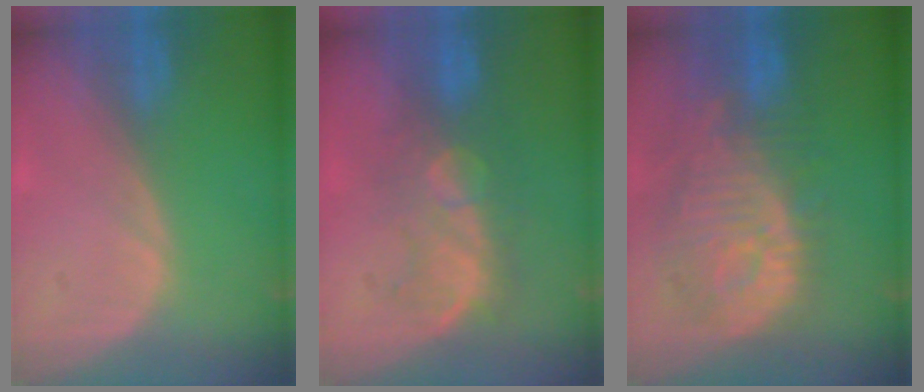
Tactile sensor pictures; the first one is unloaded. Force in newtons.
{"total": 8.1, "press": 7.9, "slide": 1.7}
{"total": 12.2, "press": 11.0, "slide": 5.3}